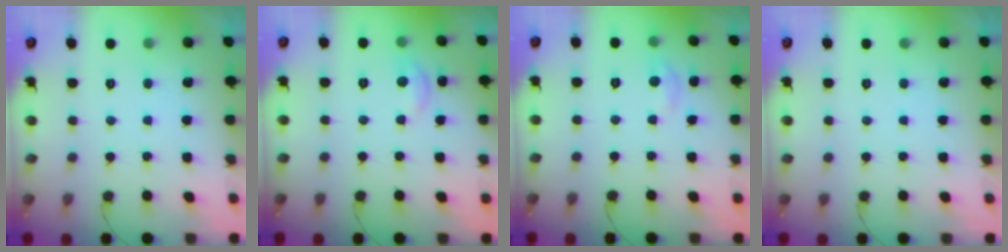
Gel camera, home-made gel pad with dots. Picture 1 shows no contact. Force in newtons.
{"total": 4.7, "press": 4.6, "slide": 0.6}
{"total": 2.8, "press": 2.8, "slide": 0.4}
{"total": 0.0}